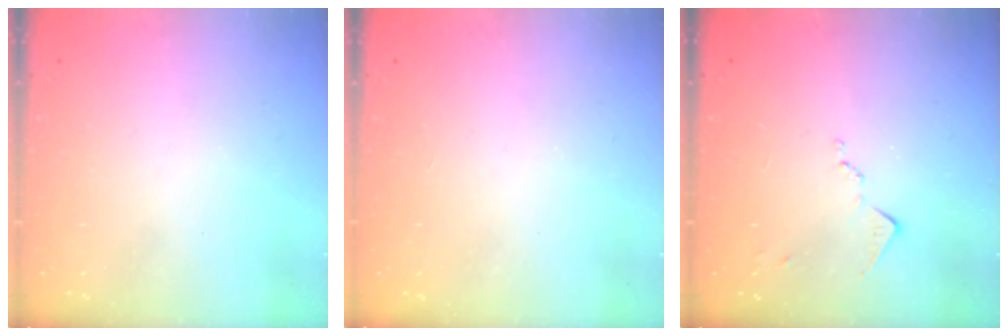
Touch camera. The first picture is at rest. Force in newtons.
{"total": 1.5, "press": 1.2, "slide": 0.9}
{"total": 8.1, "press": 8.1, "slide": 0.9}